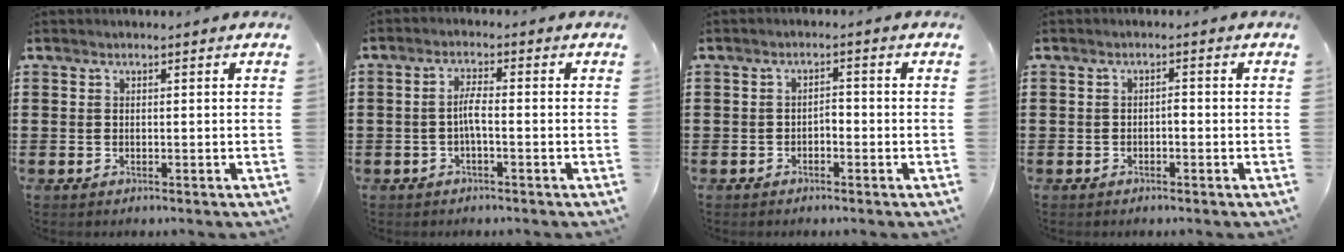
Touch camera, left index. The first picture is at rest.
{"total": 3.0, "force": [-0.7, 0.5, 2.9], "torque": [-0.062, 0.001, -0.017]}
{"total": 1.4, "force": [-1.0, 0.6, 0.9], "torque": [-0.021, 0.004, -0.022]}
{"total": 1.0, "force": [-0.5, 0.4, 0.8], "torque": [-0.019, -0.002, -0.010]}